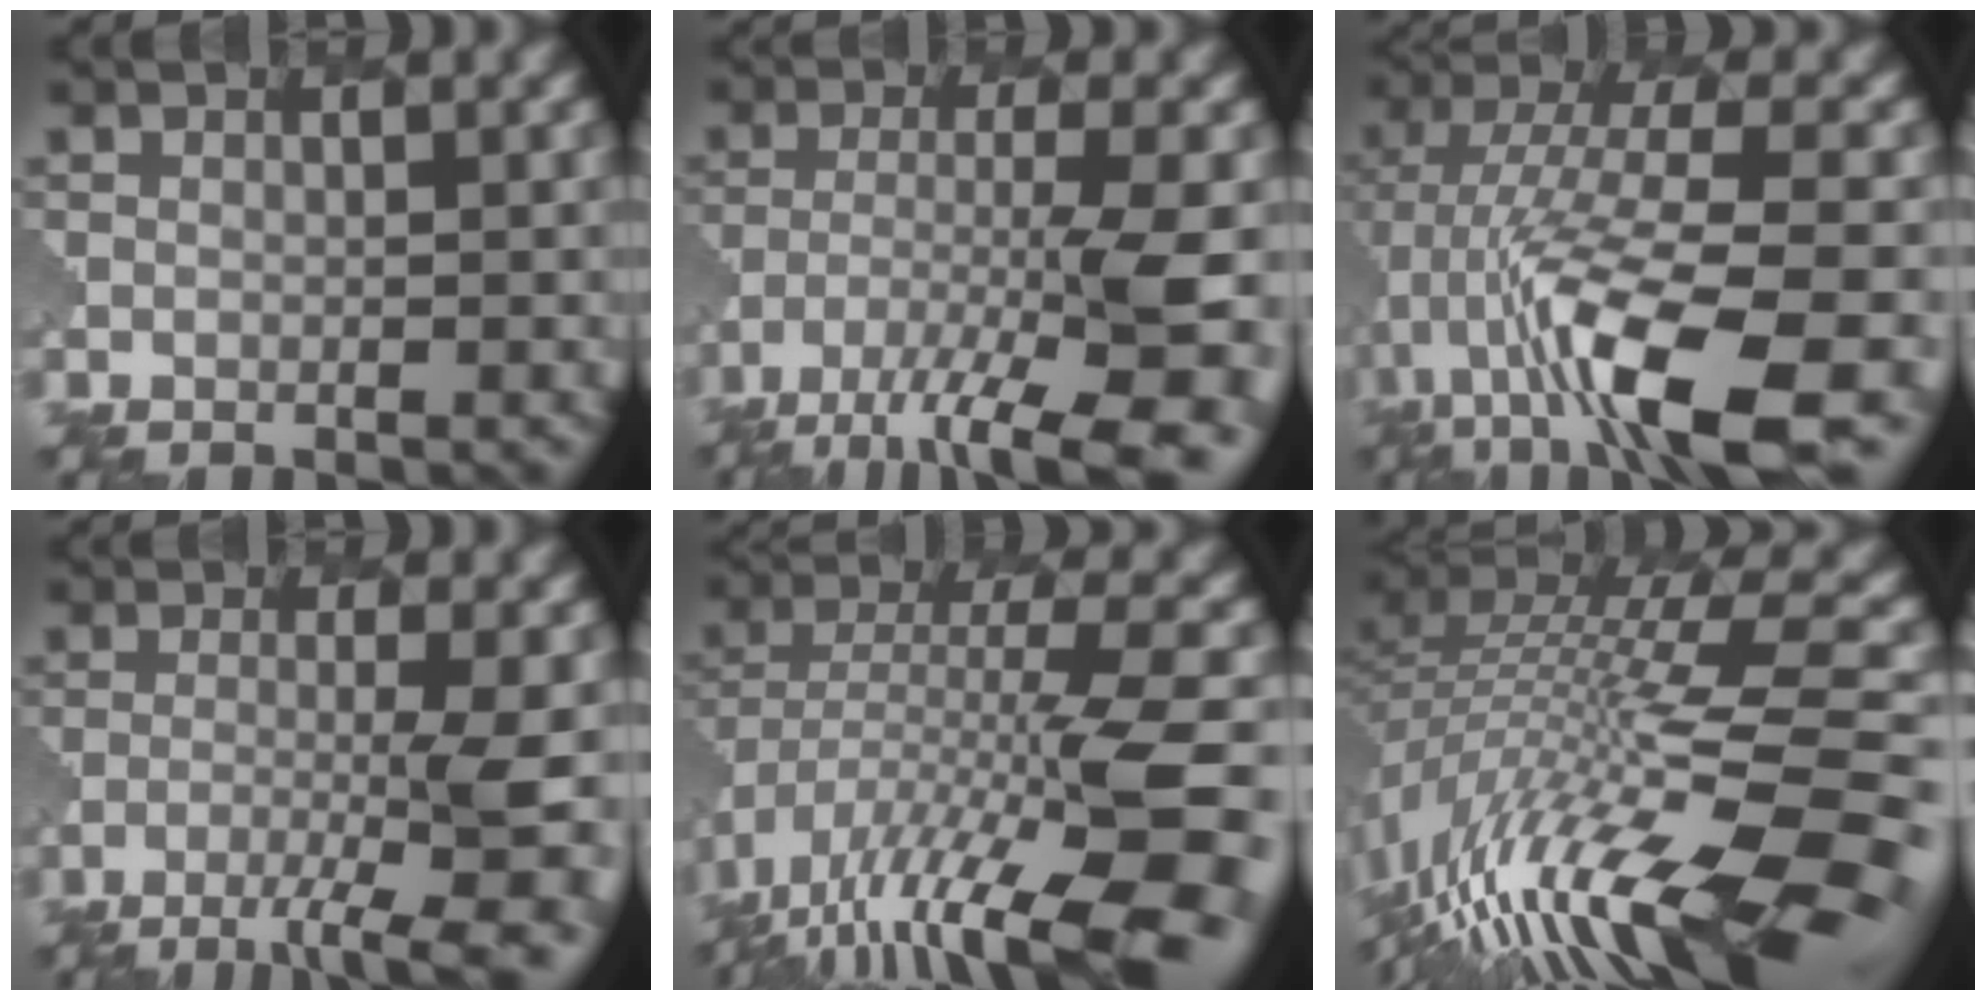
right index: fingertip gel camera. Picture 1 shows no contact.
{"total": 11.5, "force": [-7.1, 2.7, 8.6], "torque": [-0.167, -0.019, -0.106]}
{"total": 11.6, "force": [-4.2, 3.3, 10.3], "torque": [-0.191, 0.006, -0.074]}
{"total": 7.0, "force": [-3.6, 1.2, 5.8], "torque": [-0.088, -0.005, -0.063]}
{"total": 14.3, "force": [-7.5, 4.2, 11.4], "torque": [-0.217, 0.006, -0.121]}
{"total": 14.8, "force": [-6.3, 3.7, 12.9], "torque": [-0.252, 0.032, -0.116]}